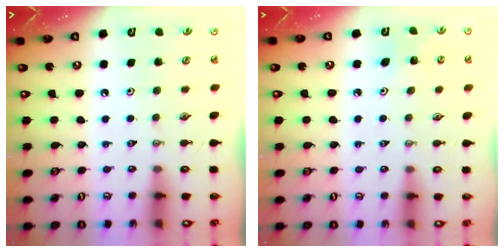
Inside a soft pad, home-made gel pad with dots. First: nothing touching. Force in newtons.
{"total": 4.3, "press": 4.1, "slide": 1.0}